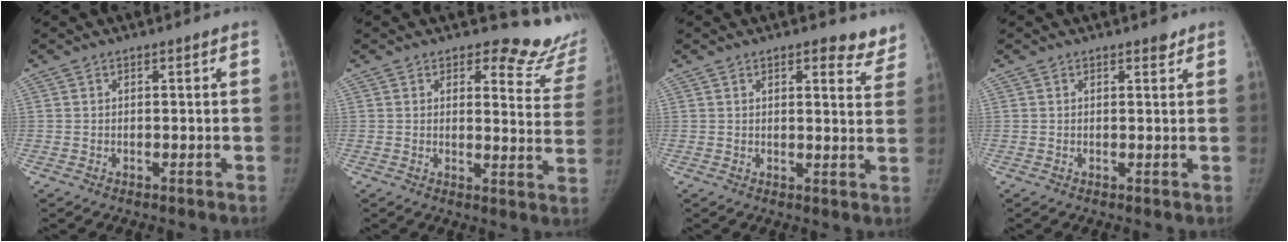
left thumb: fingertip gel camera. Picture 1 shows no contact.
{"total": 13.1, "force": [12.2, 4.2, 2.2], "torque": [0.025, -0.126, 0.108]}
{"total": 6.6, "force": [5.2, 2.5, 3.2], "torque": [-0.002, -0.027, 0.049]}
{"total": 1.3, "force": [1.0, 0.6, 0.6], "torque": [-0.002, -0.006, 0.011]}